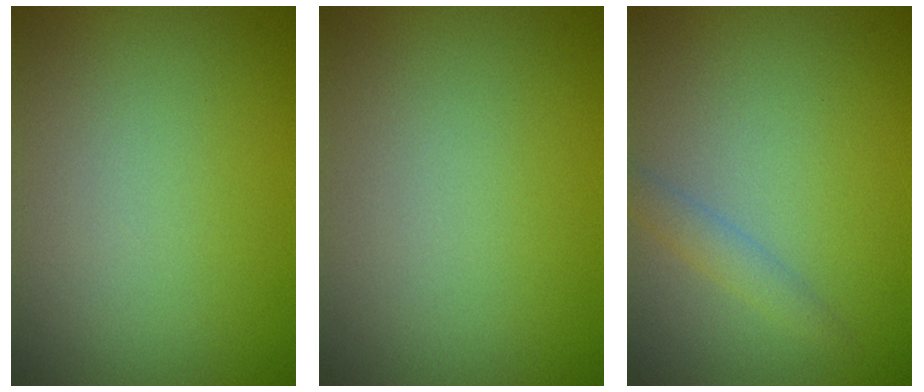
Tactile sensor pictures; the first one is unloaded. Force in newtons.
{"total": 0.0}
{"total": 1.5, "press": 1.5, "slide": 0.0}